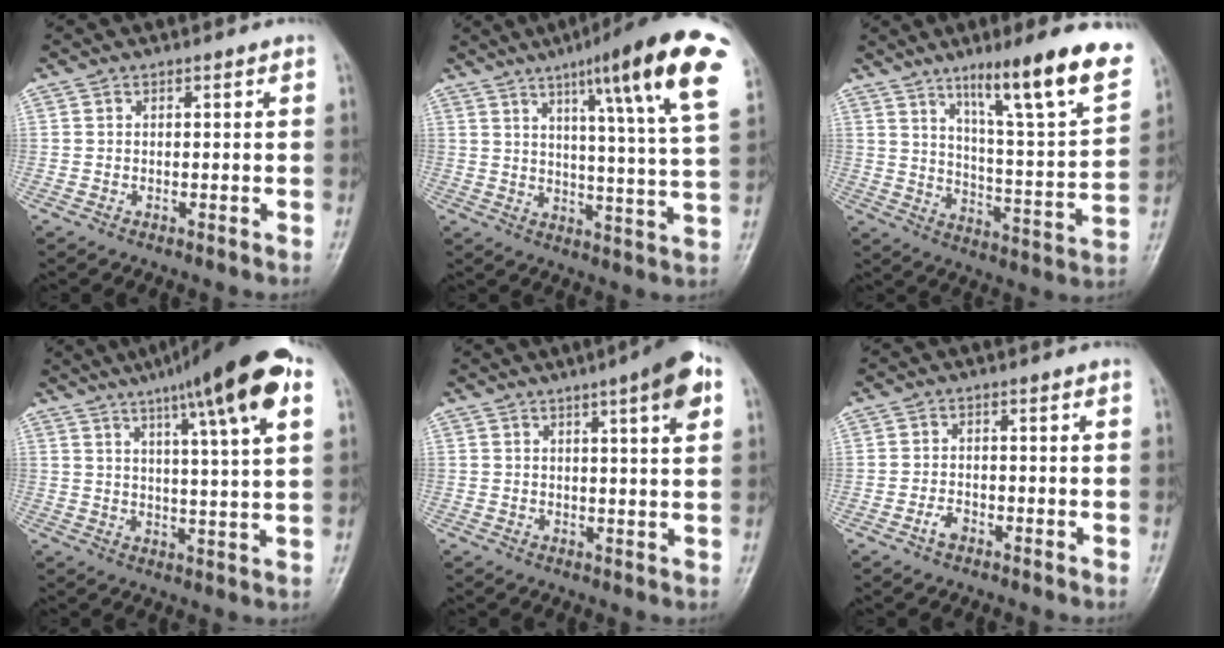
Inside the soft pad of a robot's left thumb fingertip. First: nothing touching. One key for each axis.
{"total": 21.1, "fx": 10.8, "fy": 2.2, "fz": 18.0, "tx": -0.238, "ty": -0.032, "tz": 0.144}
{"total": 20.5, "fx": 12.5, "fy": 2.8, "fz": 16.1, "tx": -0.212, "ty": -0.055, "tz": 0.195}
{"total": 17.9, "fx": 9.4, "fy": 2.2, "fz": 15.1, "tx": -0.218, "ty": -0.010, "tz": 0.132}
{"total": 8.1, "fx": 3.8, "fy": 1.0, "fz": 7.0, "tx": -0.094, "ty": -0.005, "tz": 0.048}
{"total": 1.9, "fx": -1.1, "fy": 1.1, "fz": 1.1, "tx": -0.021, "ty": 0.006, "tz": -0.022}